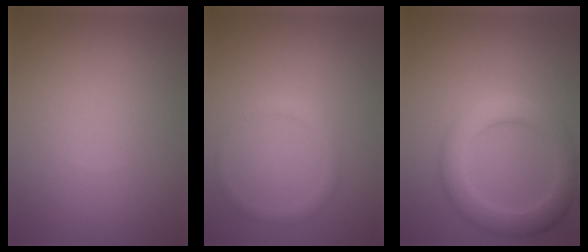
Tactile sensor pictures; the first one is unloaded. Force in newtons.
{"total": 1.1, "press": 1.1, "slide": 0.1}
{"total": 4.4, "press": 4.4, "slide": 0.2}